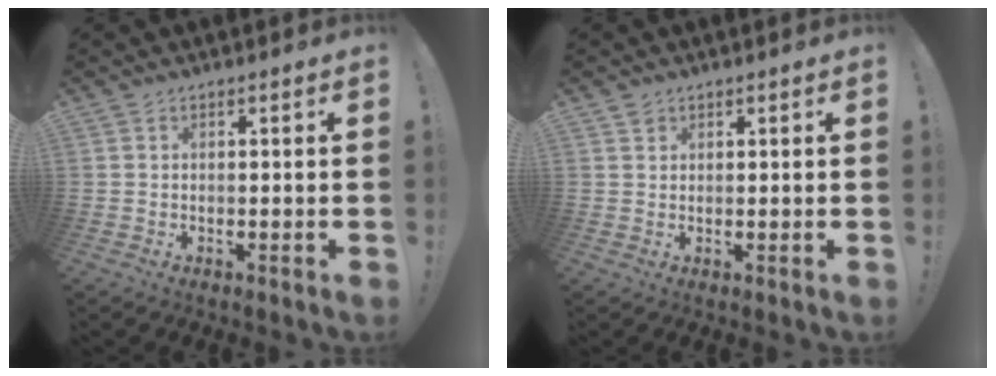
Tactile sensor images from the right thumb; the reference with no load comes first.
{"total": 1.3, "force": [1.0, 0.9, 0.1], "torque": [0.006, -0.004, 0.018]}